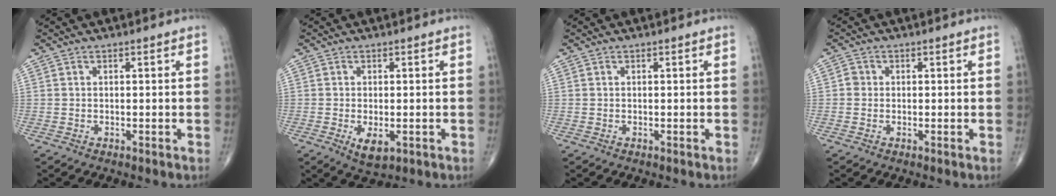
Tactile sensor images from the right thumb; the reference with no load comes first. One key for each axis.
{"total": 4.2, "fx": -1.3, "fy": 2.0, "fz": 3.4, "tx": -0.056, "ty": -0.010, "tz": -0.015}
{"total": 0.0}
{"total": 1.4, "fx": -0.1, "fy": 1.4, "fz": 0.4, "tx": 0.000, "ty": 0.004, "tz": -0.005}